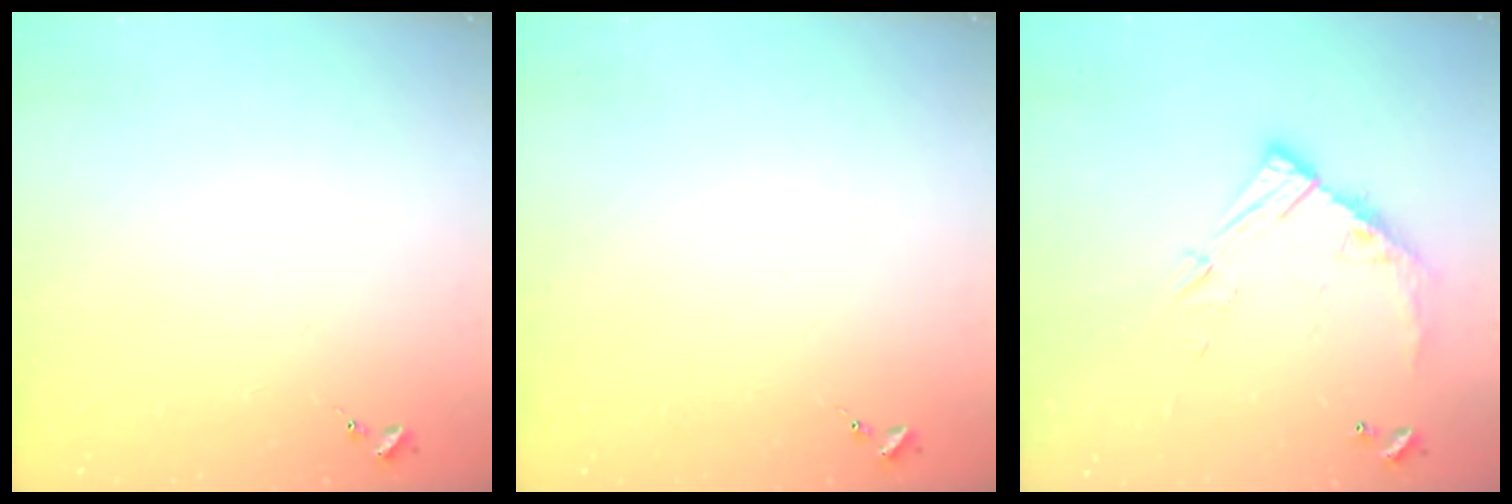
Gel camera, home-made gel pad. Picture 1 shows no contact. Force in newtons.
{"total": 0.0}
{"total": 12.4, "press": 12.3, "slide": 1.2}